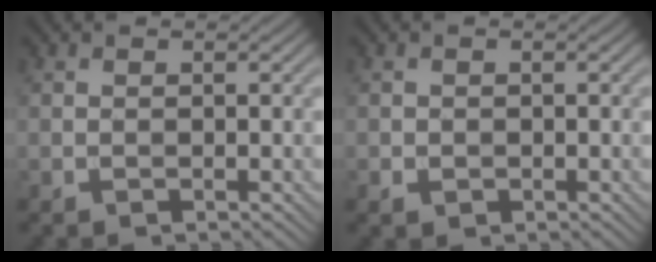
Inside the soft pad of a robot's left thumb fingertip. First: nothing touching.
{"total": 0.9, "force": [-0.2, 0.9, 0.3], "torque": [-0.005, -0.002, -0.005]}